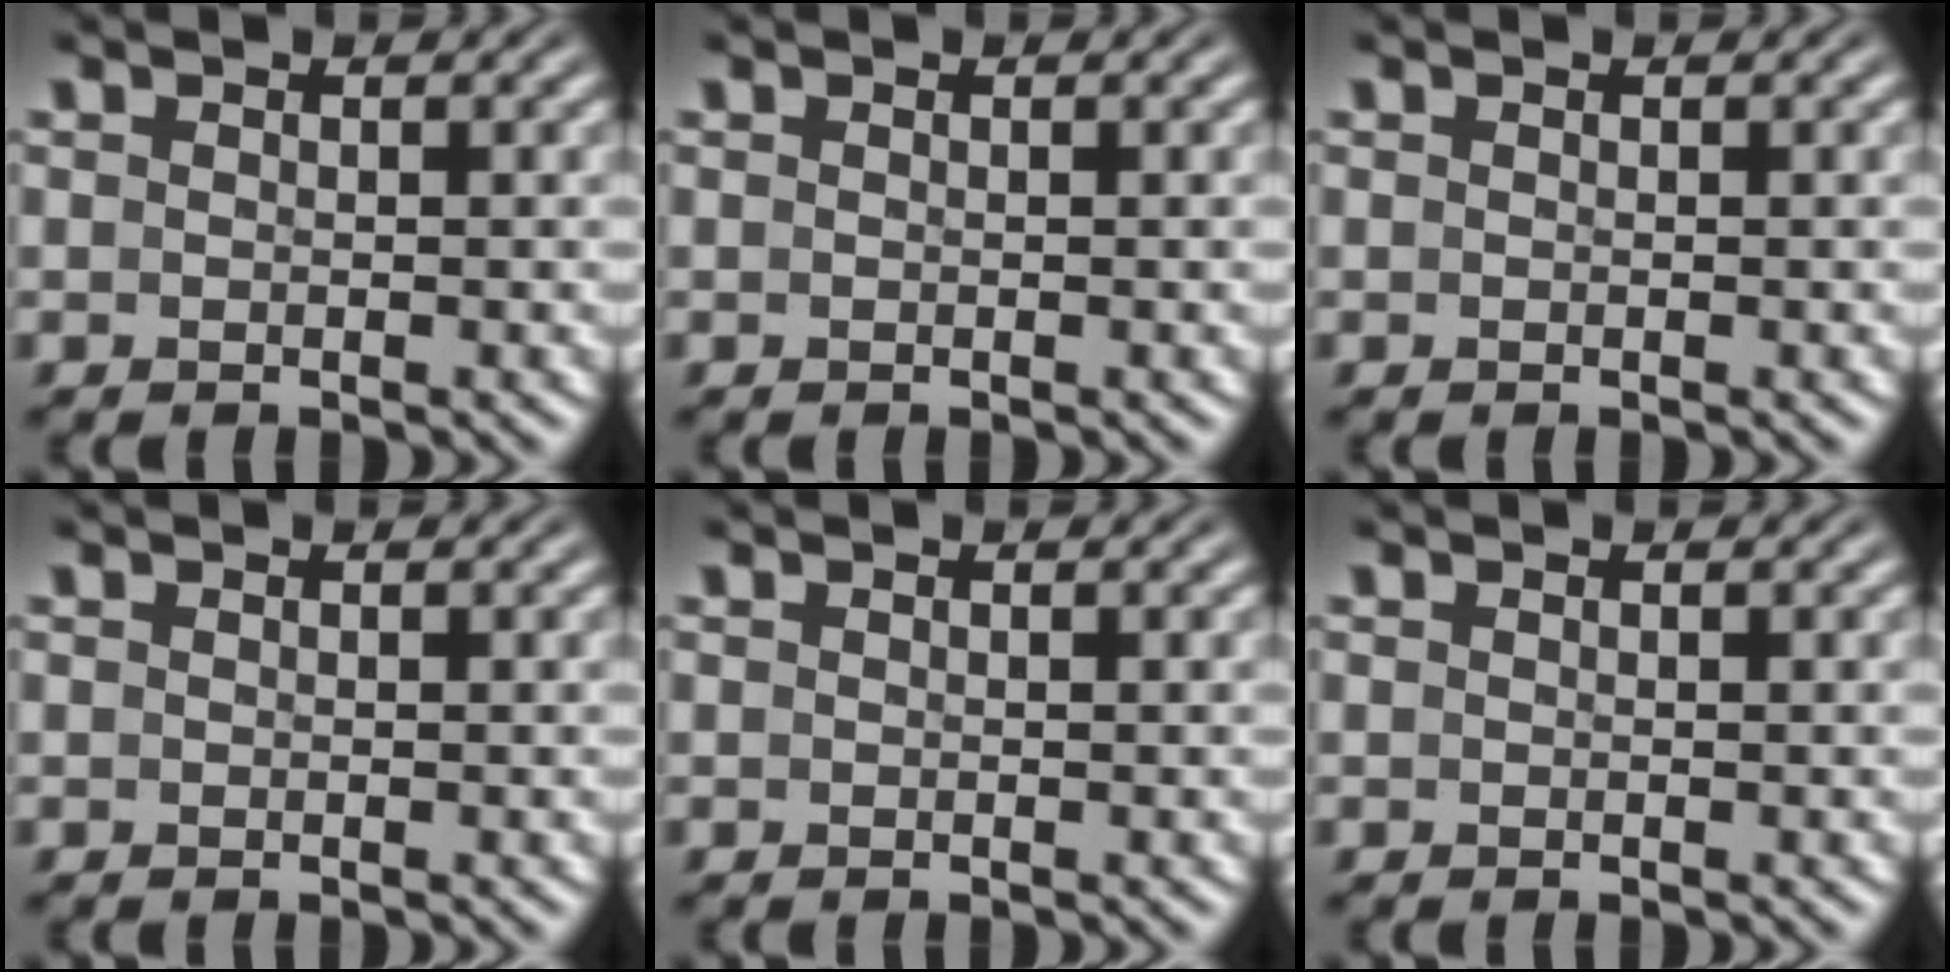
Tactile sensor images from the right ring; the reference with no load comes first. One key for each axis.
{"total": 0.0}
{"total": 0.0}
{"total": 0.0}
{"total": 0.0}
{"total": 0.0}